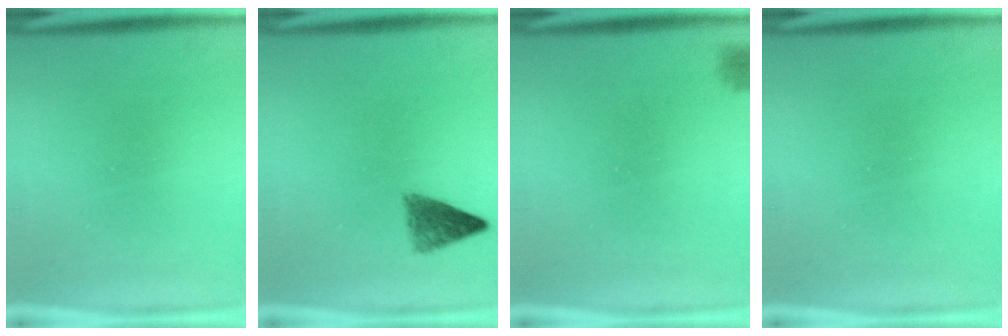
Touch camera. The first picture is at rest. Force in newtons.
{"total": 3.3}
{"total": 1.6}
{"total": 0.0}